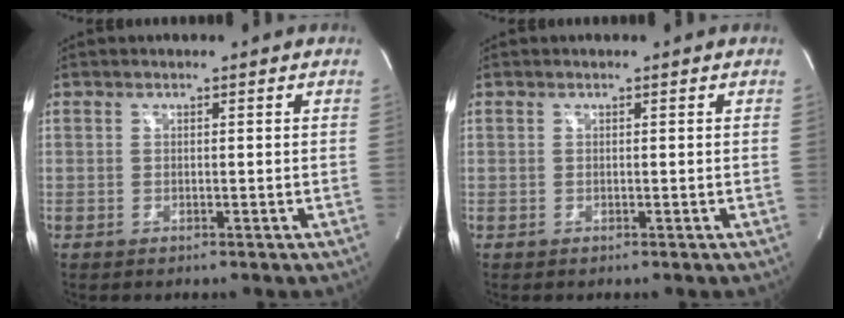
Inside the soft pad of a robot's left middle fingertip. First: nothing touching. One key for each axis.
{"total": 0.0}